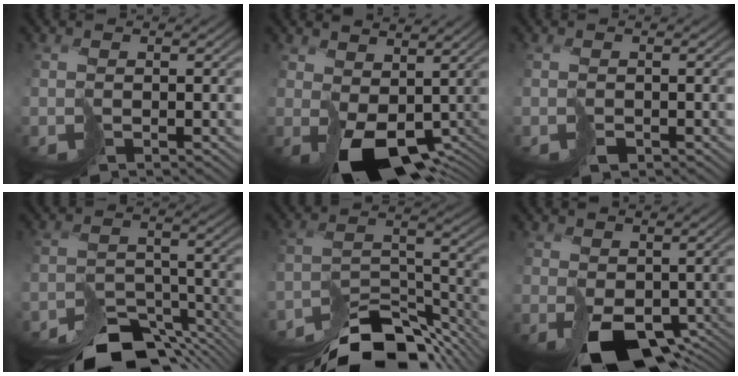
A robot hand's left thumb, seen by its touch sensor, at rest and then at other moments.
{"total": 9.0, "force": [0.5, 5.8, 6.9], "torque": [-0.137, -0.032, 0.036]}
{"total": 0.9, "force": [-0.7, 0.5, 0.3], "torque": [-0.002, 0.002, -0.012]}
{"total": 10.7, "force": [-9.7, 3.4, 3.1], "torque": [-0.036, -0.010, -0.135]}
{"total": 13.4, "force": [-12.0, 3.5, 4.7], "torque": [-0.078, 0.004, -0.177]}
{"total": 8.1, "force": [-2.3, 5.3, 5.7], "torque": [-0.106, -0.038, -0.019]}